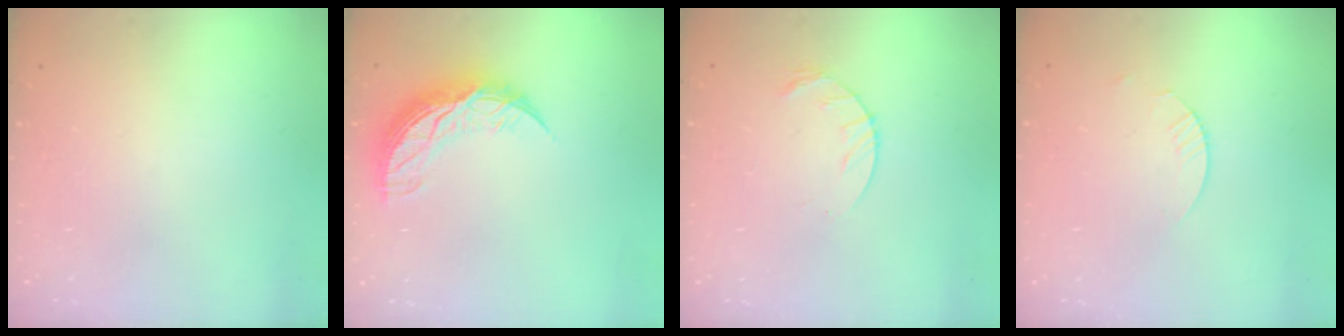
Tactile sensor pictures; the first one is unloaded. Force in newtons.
{"total": 11.5, "press": 11.5, "slide": 0.9}
{"total": 6.0, "press": 6.0, "slide": 0.8}
{"total": 1.8, "press": 1.8, "slide": 0.2}